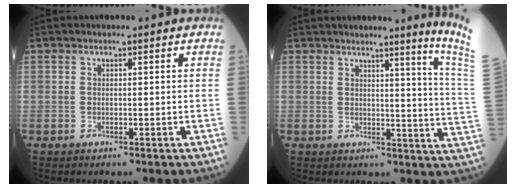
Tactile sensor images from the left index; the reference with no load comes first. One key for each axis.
{"total": 10.9, "fx": 8.1, "fy": -3.5, "fz": 6.3, "tx": -0.082, "ty": -0.080, "tz": 0.077}